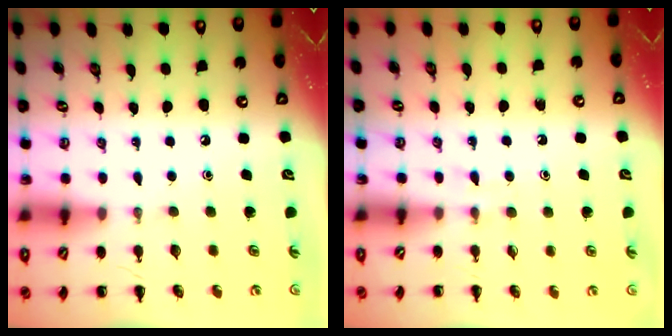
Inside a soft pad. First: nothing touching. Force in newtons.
{"total": 2.9, "press": 2.7, "slide": 1.2}